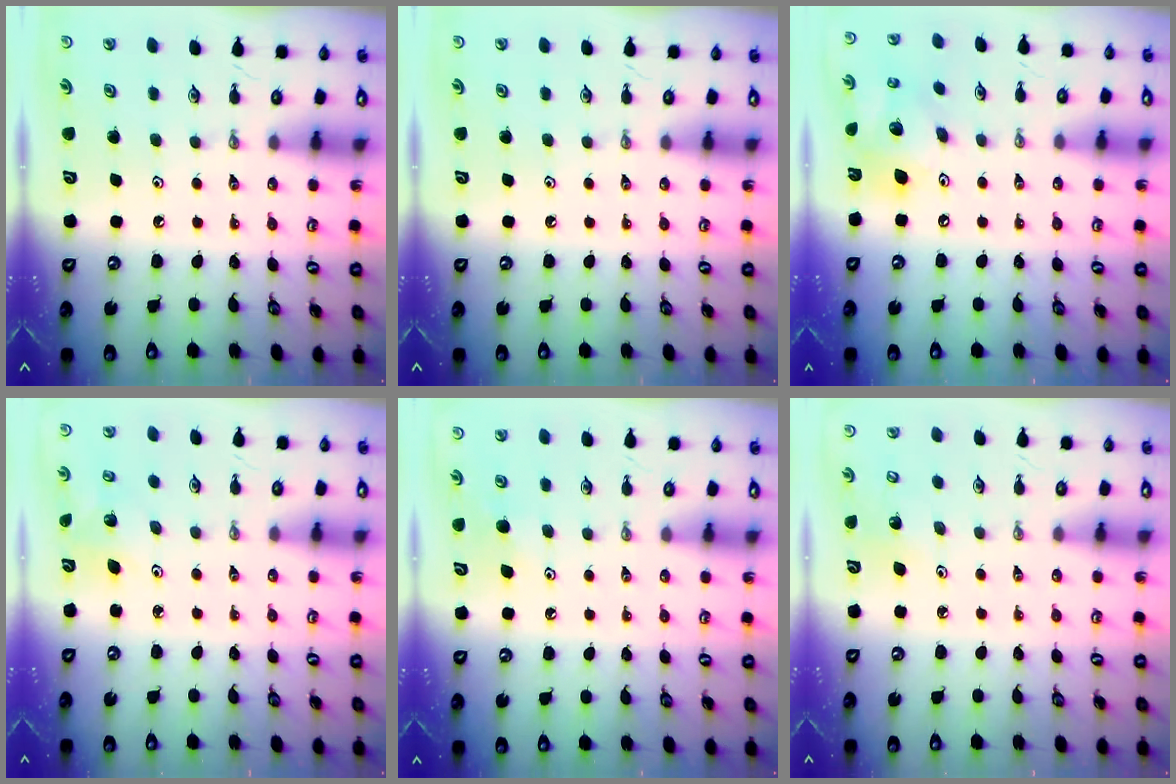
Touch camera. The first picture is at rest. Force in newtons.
{"total": 0.0}
{"total": 13.6, "press": 13.5, "slide": 1.4}
{"total": 2.7, "press": 2.7, "slide": 0.3}
{"total": 5.5, "press": 5.4, "slide": 1.2}
{"total": 3.1, "press": 3.0, "slide": 0.3}